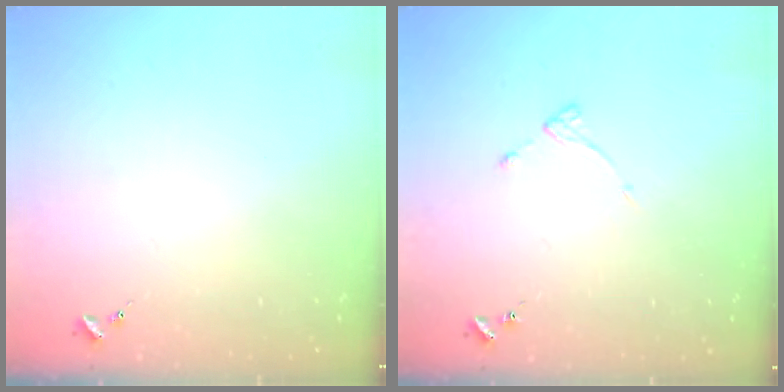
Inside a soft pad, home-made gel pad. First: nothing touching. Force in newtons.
{"total": 4.8, "press": 4.7, "slide": 0.5}